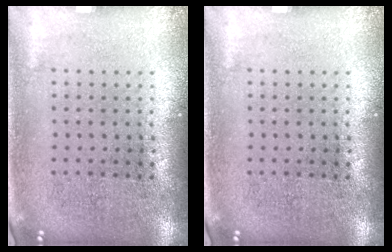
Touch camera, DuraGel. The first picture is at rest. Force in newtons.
{"total": 0.0}